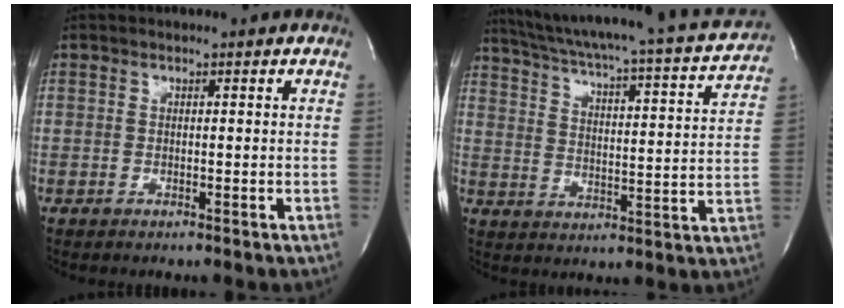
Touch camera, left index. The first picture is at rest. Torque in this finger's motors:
{"motor_torque": [0.41, -0.69, 0.07, 0.10]}